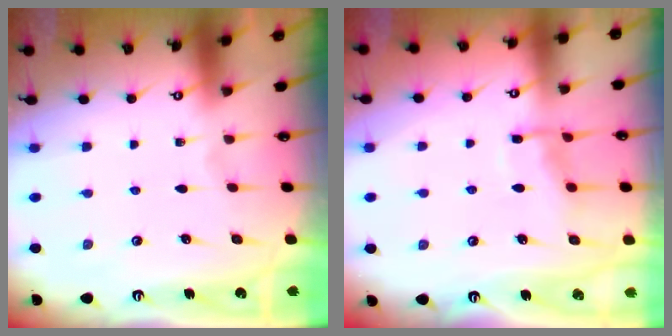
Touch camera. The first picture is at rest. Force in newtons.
{"total": 7.7, "press": 7.7, "slide": 0.7}